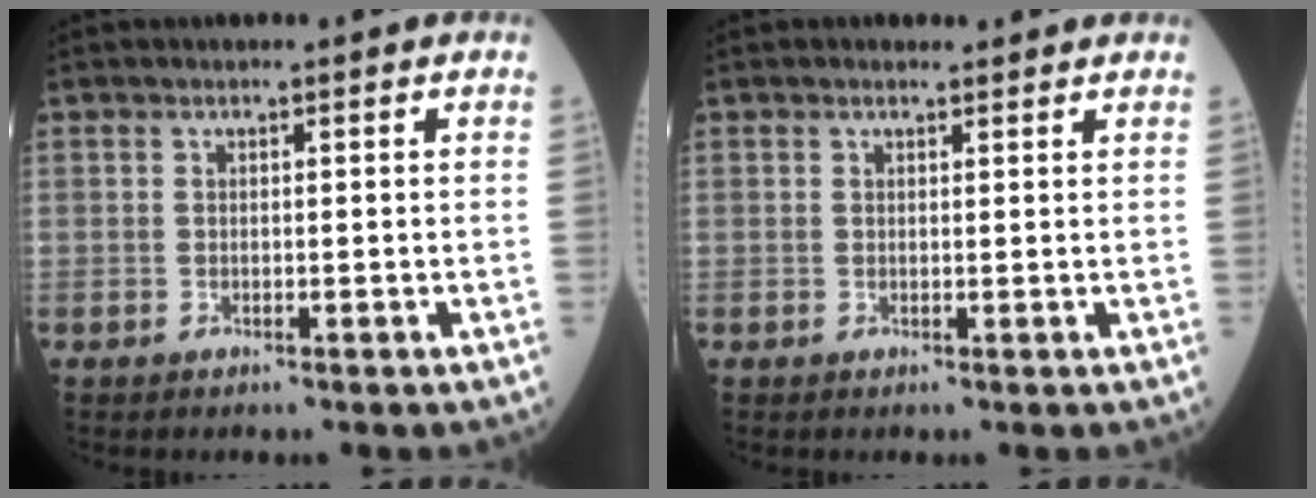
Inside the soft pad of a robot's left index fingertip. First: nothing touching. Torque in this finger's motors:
{"motor_torque": [-0.19, -0.38, -0.66, 0.00]}